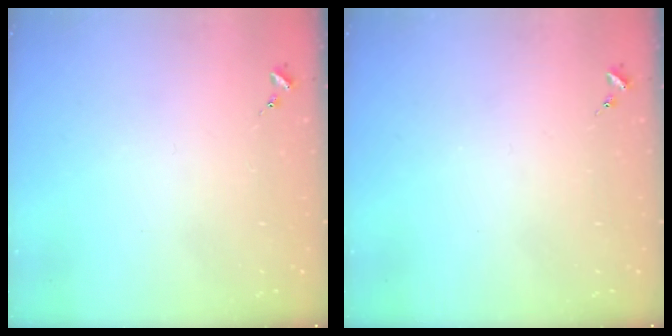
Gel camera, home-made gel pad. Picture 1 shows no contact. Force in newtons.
{"total": 0.0}